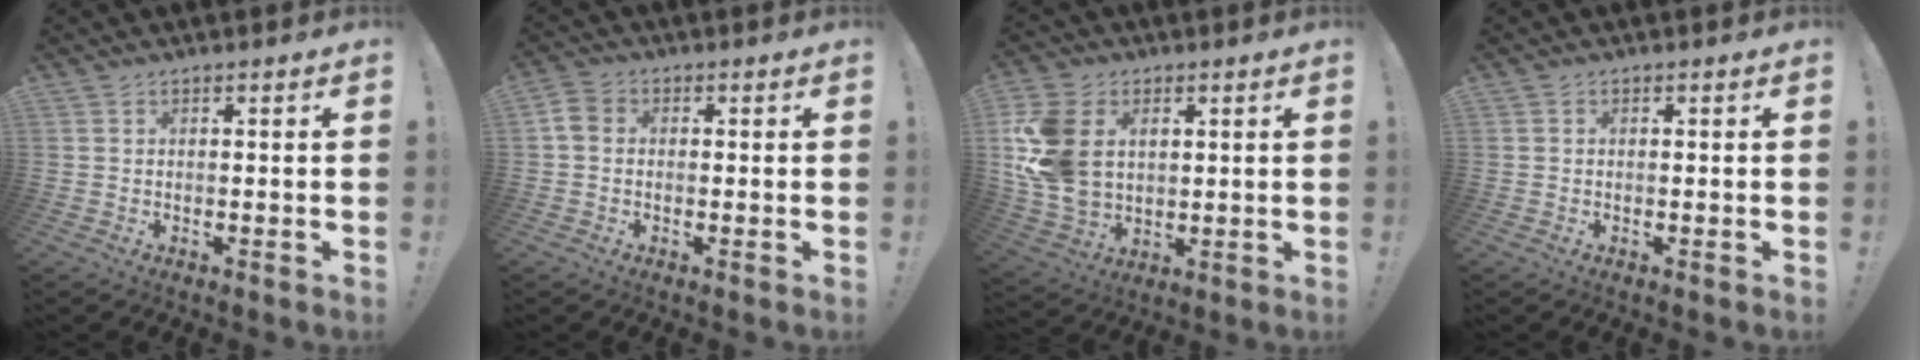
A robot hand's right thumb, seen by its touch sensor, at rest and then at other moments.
{"total": 4.2, "force": [-0.1, 3.3, 2.6], "torque": [-0.050, 0.011, 0.002]}
{"total": 17.6, "force": [3.5, 13.3, 11.0], "torque": [-0.222, -0.015, 0.068]}
{"total": 0.0}